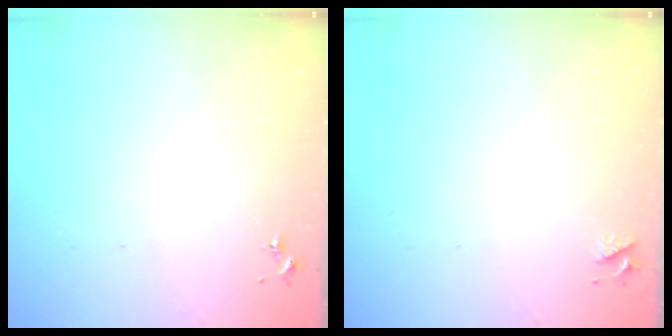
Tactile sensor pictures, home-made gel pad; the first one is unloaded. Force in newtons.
{"total": 3.6, "press": 3.5, "slide": 0.6}